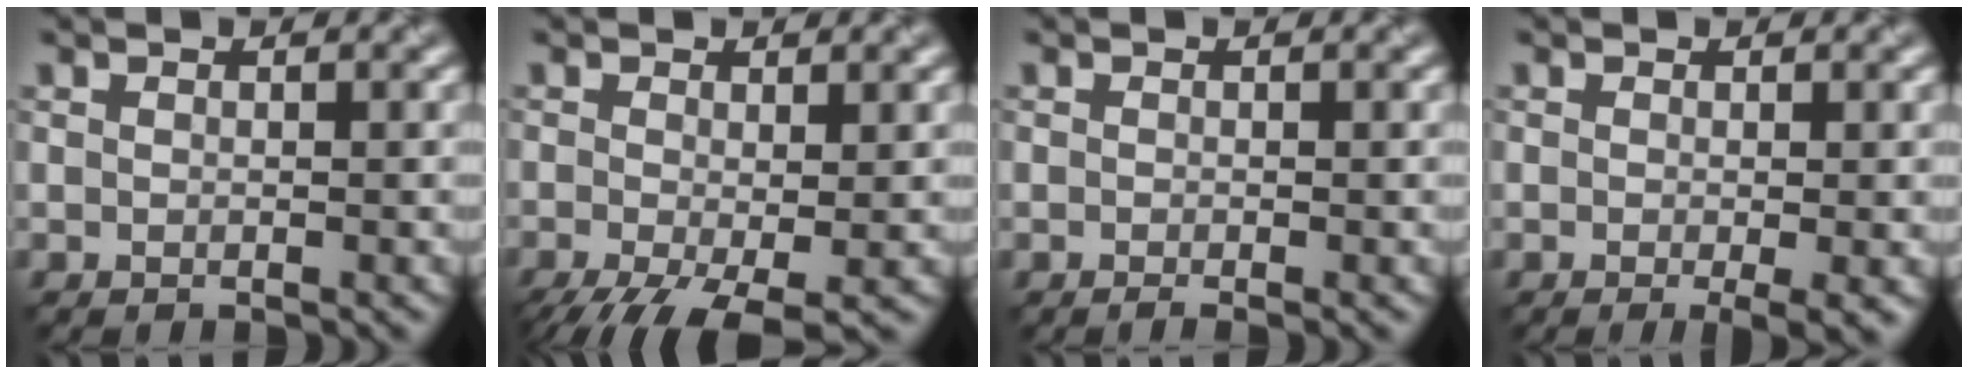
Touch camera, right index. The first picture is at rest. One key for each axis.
{"total": 6.8, "fx": -3.2, "fy": 2.4, "fz": 5.5, "tx": -0.116, "ty": -0.020, "tz": -0.052}
{"total": 0.7, "fx": -0.4, "fy": 0.1, "fz": 0.6, "tx": -0.010, "ty": -0.005, "tz": -0.007}
{"total": 2.2, "fx": -0.5, "fy": 0.2, "fz": 2.1, "tx": -0.032, "ty": -0.009, "tz": -0.007}